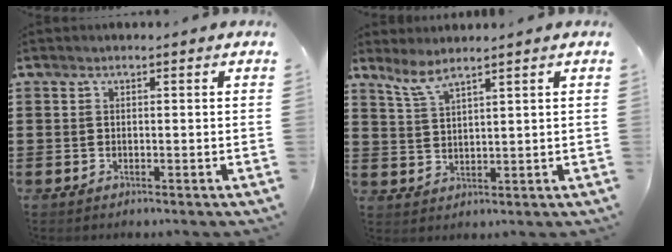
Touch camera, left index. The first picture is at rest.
{"total": 3.7, "force": [3.1, 0.3, 2.0], "torque": [-0.049, -0.005, 0.057]}